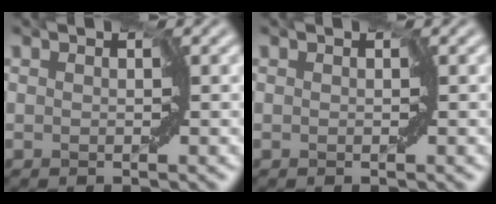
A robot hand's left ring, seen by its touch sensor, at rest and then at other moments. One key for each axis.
{"total": 0.0}